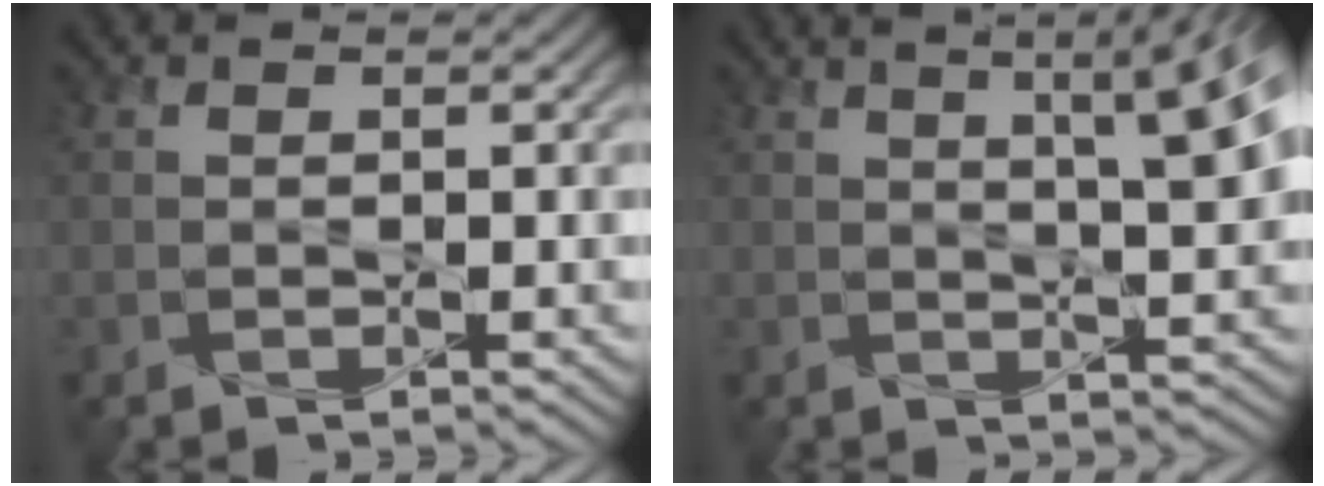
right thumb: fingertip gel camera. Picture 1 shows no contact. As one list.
[{"total": 9.4, "force": [3.2, 2.6, 8.4], "torque": [-0.090, 0.032, 0.031]}]